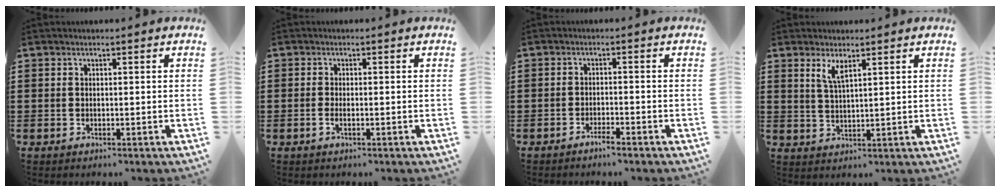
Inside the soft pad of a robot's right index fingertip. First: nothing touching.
{"total": 1.0, "force": [-0.4, 0.2, 0.9], "torque": [-0.019, -0.005, -0.005]}
{"total": 1.9, "force": [-1.7, -0.1, 0.8], "torque": [-0.014, 0.001, -0.032]}
{"total": 3.2, "force": [2.1, 0.8, 2.2], "torque": [-0.049, 0.003, 0.037]}